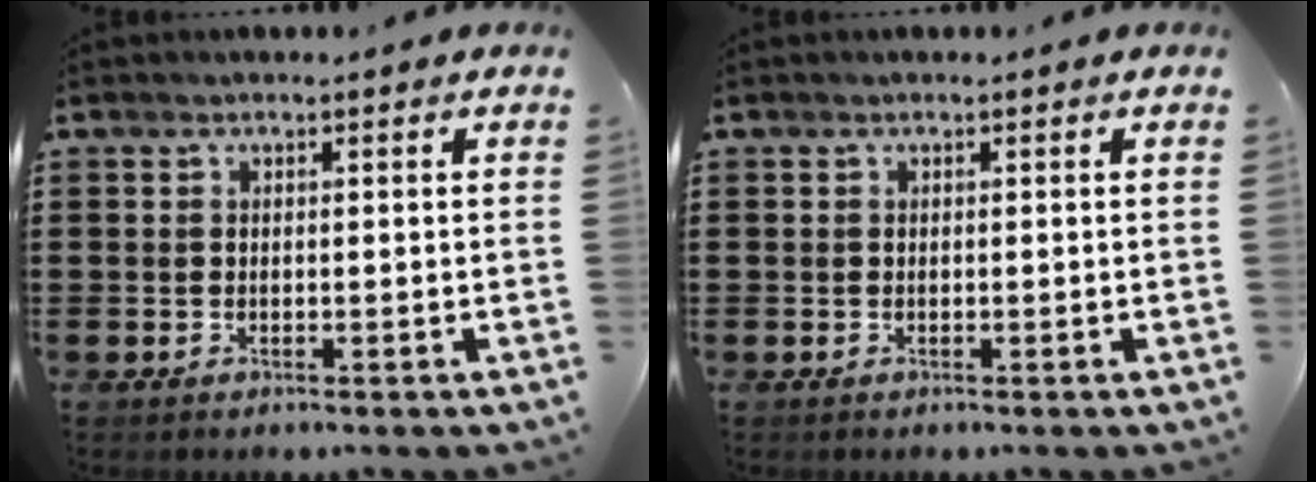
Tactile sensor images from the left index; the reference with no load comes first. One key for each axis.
{"total": 0.0}